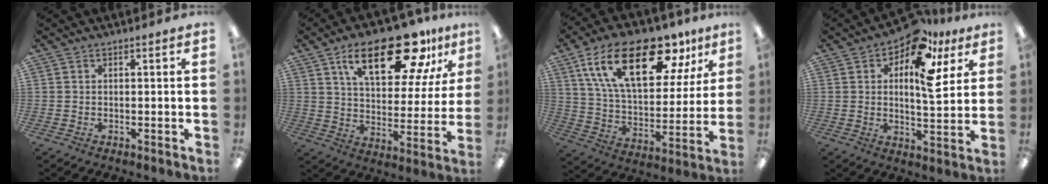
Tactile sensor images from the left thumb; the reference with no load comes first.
{"total": 22.4, "force": [13.1, 9.6, 15.4], "torque": [-0.235, -0.053, 0.212]}
{"total": 24.5, "force": [13.0, 11.4, 17.3], "torque": [-0.297, -0.038, 0.223]}
{"total": 14.3, "force": [7.3, 6.2, 10.6], "torque": [-0.151, -0.033, 0.120]}